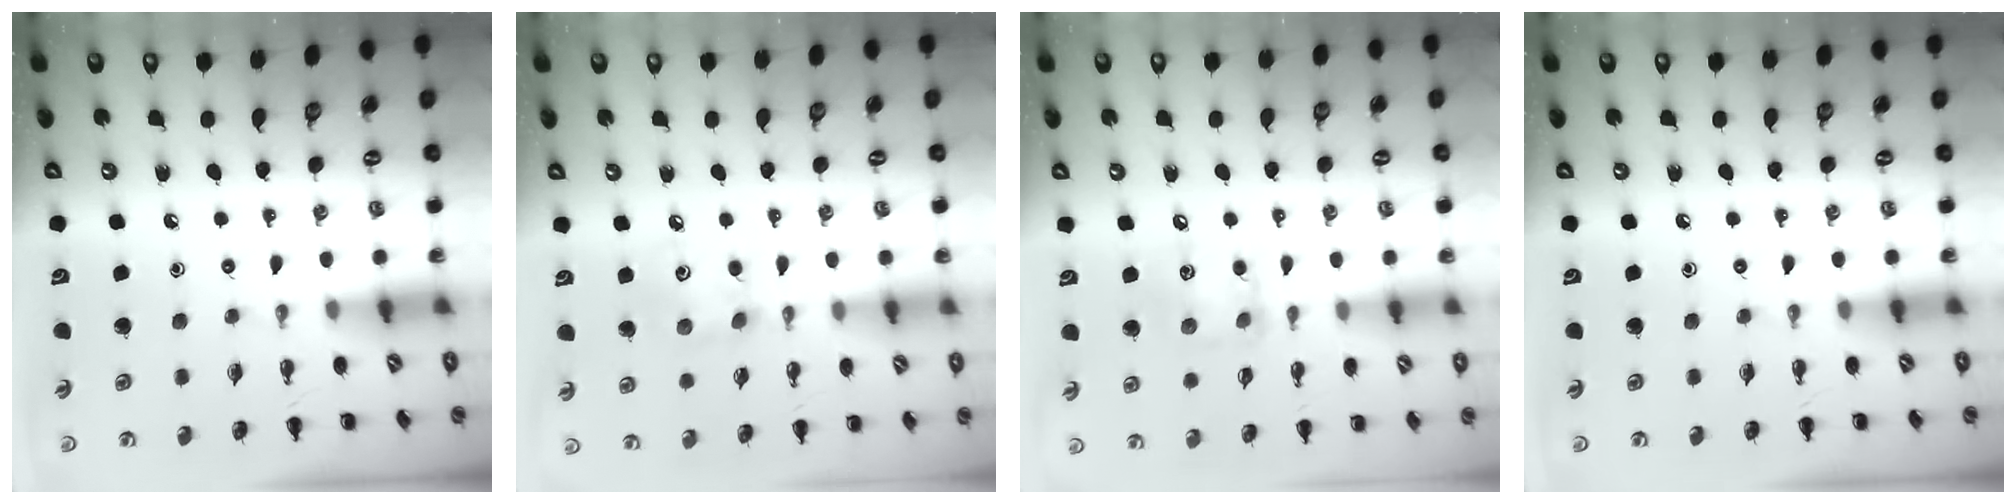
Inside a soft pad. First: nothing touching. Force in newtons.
{"total": 6.0, "press": 5.9, "slide": 1.0}
{"total": 7.7, "press": 7.7, "slide": 0.7}
{"total": 0.0}